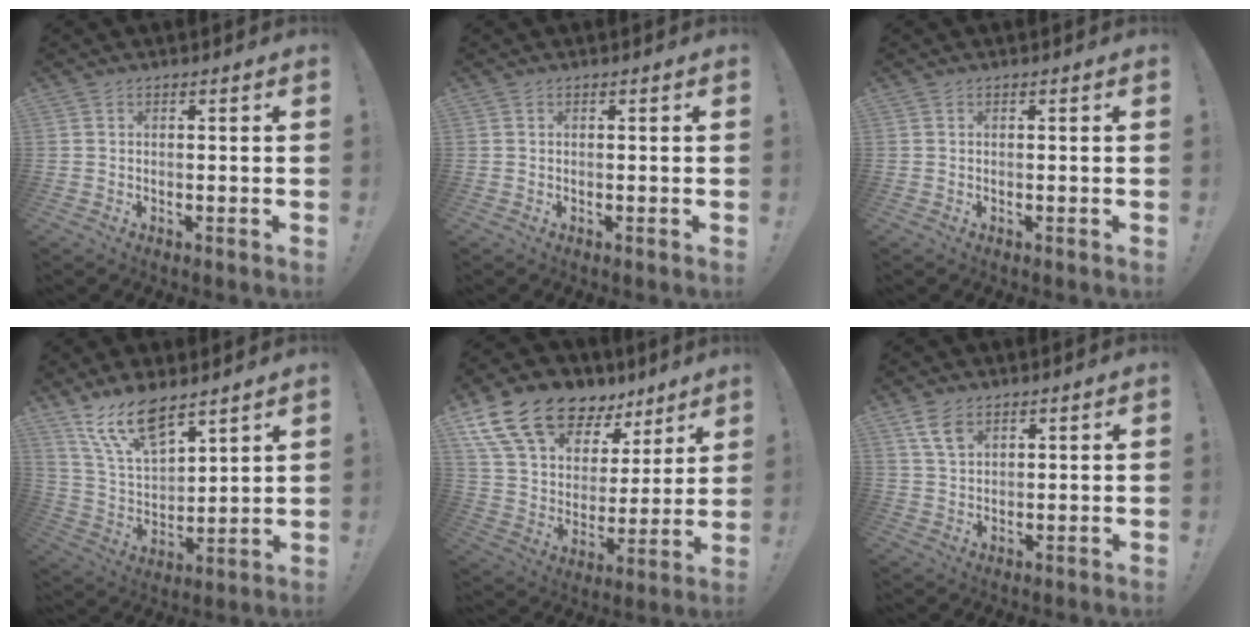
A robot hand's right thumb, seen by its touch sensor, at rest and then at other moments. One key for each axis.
{"total": 0.0}
{"total": 0.0}
{"total": 14.7, "fx": 11.0, "fy": 5.6, "fz": 8.1, "tx": -0.159, "ty": -0.065, "tz": 0.204}
{"total": 18.5, "fx": 12.8, "fy": 10.5, "fz": 8.4, "tx": -0.151, "ty": -0.080, "tz": 0.245}
{"total": 6.2, "fx": 3.7, "fy": 3.5, "fz": 3.6, "tx": -0.058, "ty": -0.013, "tz": 0.070}